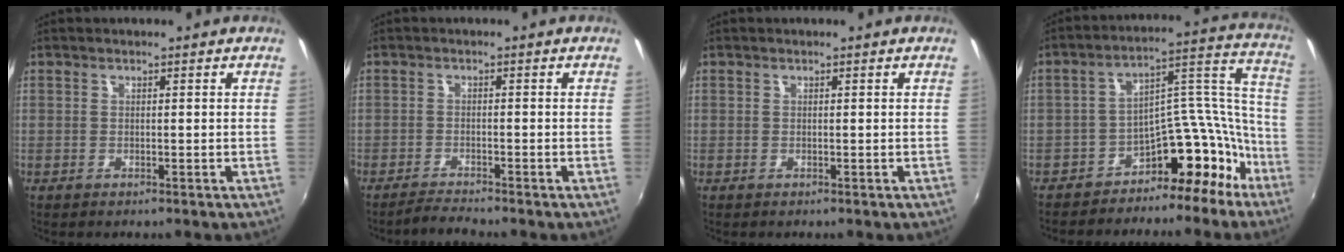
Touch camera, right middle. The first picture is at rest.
{"total": 2.7, "force": [-2.6, -0.3, 0.4], "torque": [-0.021, -0.006, -0.054]}
{"total": 0.0}
{"total": 14.3, "force": [-10.9, 7.2, 5.8], "torque": [-0.075, 0.077, -0.163]}